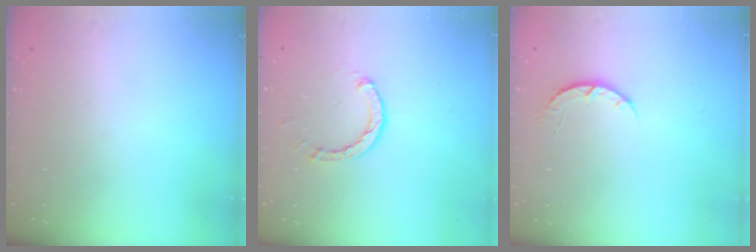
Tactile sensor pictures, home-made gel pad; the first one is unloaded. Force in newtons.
{"total": 2.6, "press": 2.6, "slide": 0.3}
{"total": 3.9, "press": 3.8, "slide": 0.6}